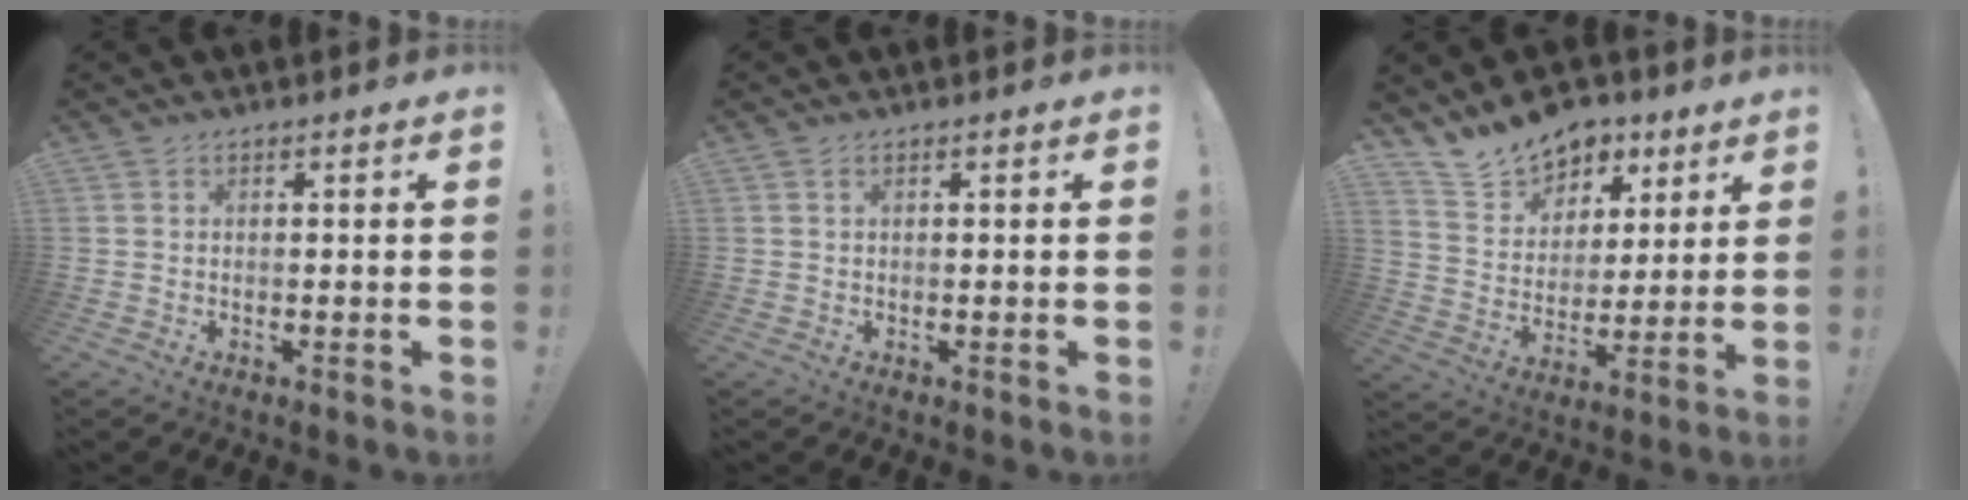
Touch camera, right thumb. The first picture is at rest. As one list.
[{"total": 0.0}, {"total": 13.9, "force": [11.0, 7.9, 2.9], "torque": [-0.056, -0.082, 0.207]}]